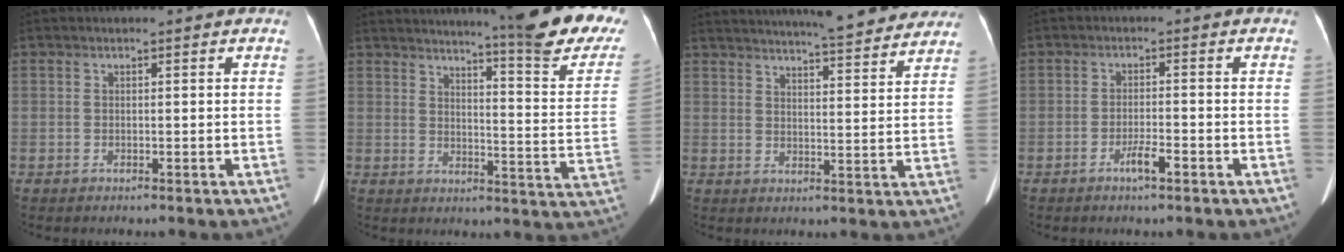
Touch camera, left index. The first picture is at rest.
{"total": 19.7, "force": [16.7, 0.2, 10.5], "torque": [-0.133, -0.083, 0.197]}
{"total": 21.5, "force": [19.5, 2.6, 8.9], "torque": [-0.132, -0.007, 0.244]}
{"total": 2.8, "force": [-1.7, 0.2, 2.1], "torque": [-0.040, -0.001, -0.031]}